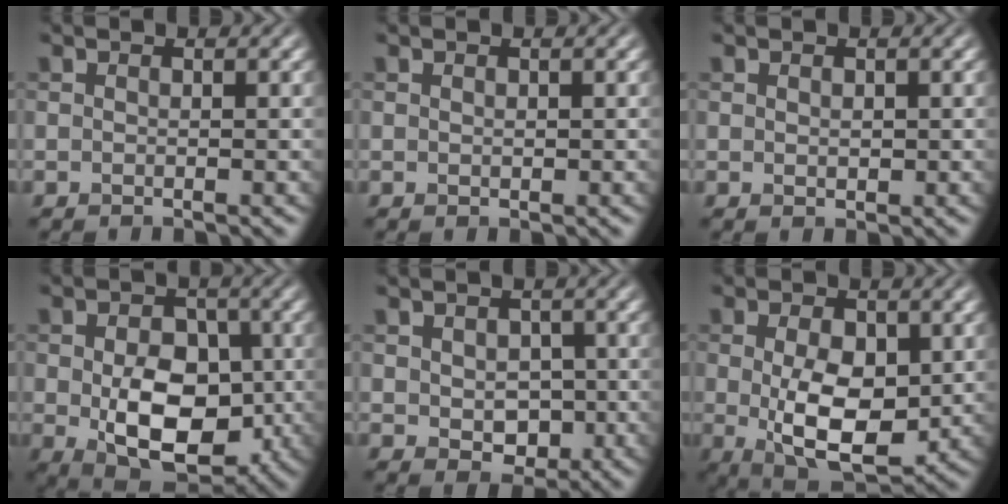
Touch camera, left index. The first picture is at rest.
{"total": 0.0}
{"total": 0.5, "force": [0.2, 0.3, 0.3], "torque": [-0.004, -0.001, 0.004]}
{"total": 8.6, "force": [-1.1, 5.6, 6.5], "torque": [-0.105, -0.015, -0.011]}
{"total": 3.2, "force": [-0.2, 2.4, 2.1], "torque": [-0.031, -0.009, 0.001]}
{"total": 7.5, "force": [-0.2, 4.1, 6.2], "torque": [-0.111, -0.012, 0.004]}